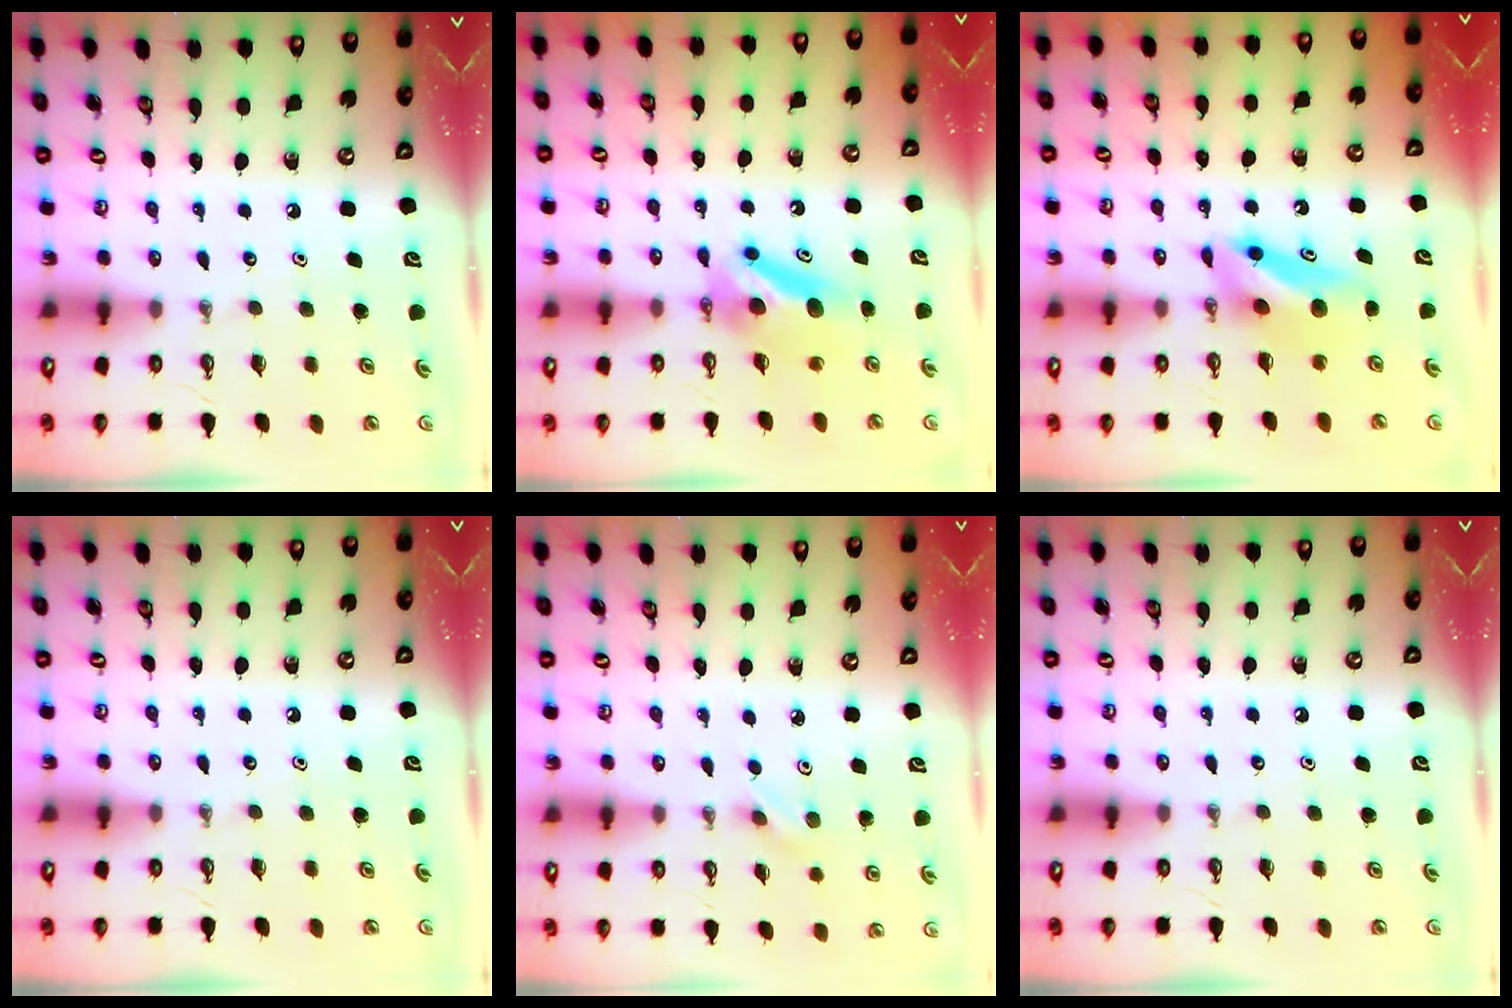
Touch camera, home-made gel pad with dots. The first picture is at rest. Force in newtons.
{"total": 8.2, "press": 5.9, "slide": 5.7}
{"total": 8.1, "press": 7.6, "slide": 2.9}
{"total": 0.0}
{"total": 2.7, "press": 2.3, "slide": 1.4}
{"total": 0.0}